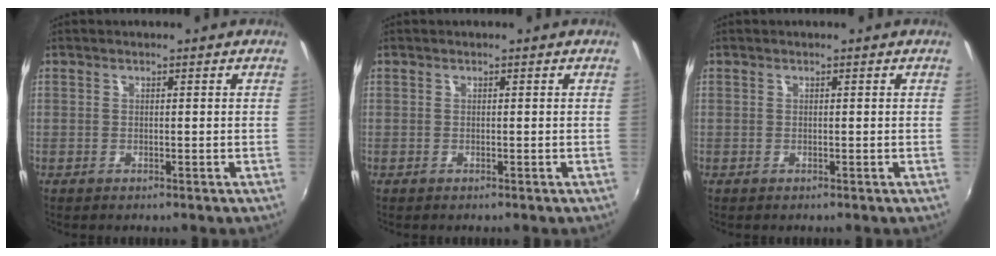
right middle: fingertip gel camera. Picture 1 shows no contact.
{"total": 0.0}
{"total": 0.0}